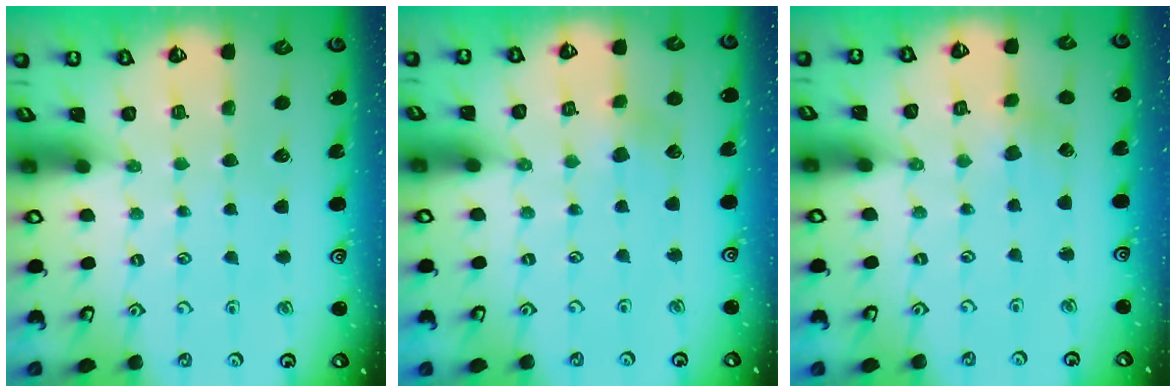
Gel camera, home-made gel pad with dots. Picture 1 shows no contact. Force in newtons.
{"total": 3.3, "press": 3.2, "slide": 0.5}
{"total": 2.3, "press": 2.3, "slide": 0.4}